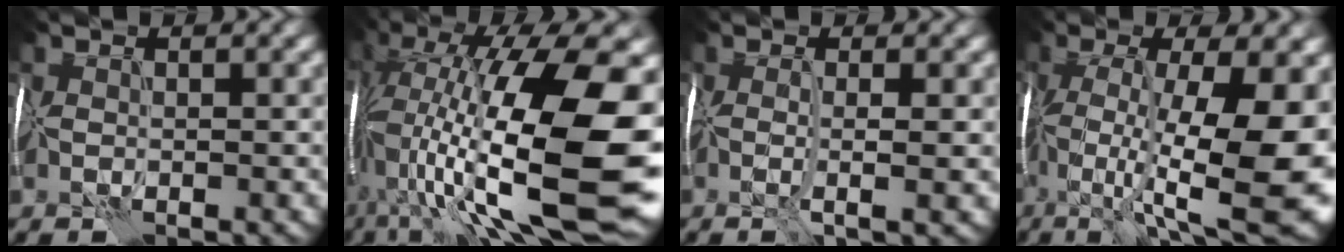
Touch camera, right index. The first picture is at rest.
{"total": 19.9, "force": [-1.8, 7.5, 18.4], "torque": [-0.318, 0.019, -0.039]}
{"total": 2.9, "force": [-0.2, 0.5, 2.8], "torque": [-0.040, -0.002, -0.005]}
{"total": 15.6, "force": [-2.7, 4.2, 14.8], "torque": [-0.240, 0.001, -0.038]}